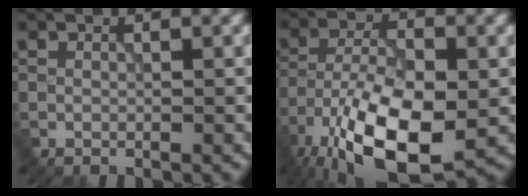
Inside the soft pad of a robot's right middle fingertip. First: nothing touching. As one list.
[{"total": 13.2, "force": [-6.5, 5.8, 9.9], "torque": [-0.195, -0.020, -0.118]}]